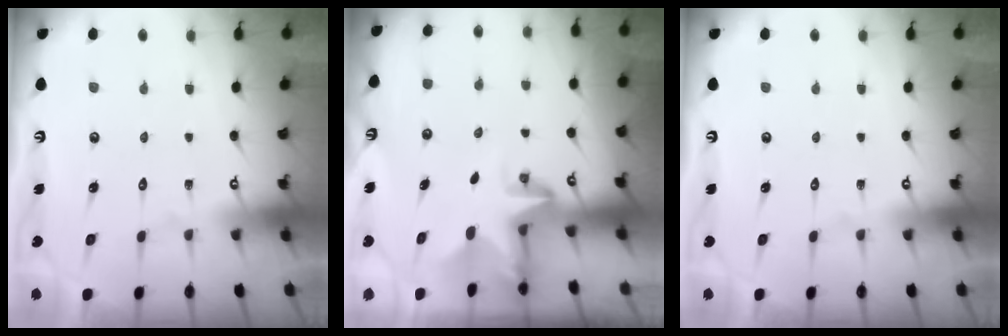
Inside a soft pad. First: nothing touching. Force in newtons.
{"total": 2.9, "press": 2.9, "slide": 0.2}
{"total": 0.0}